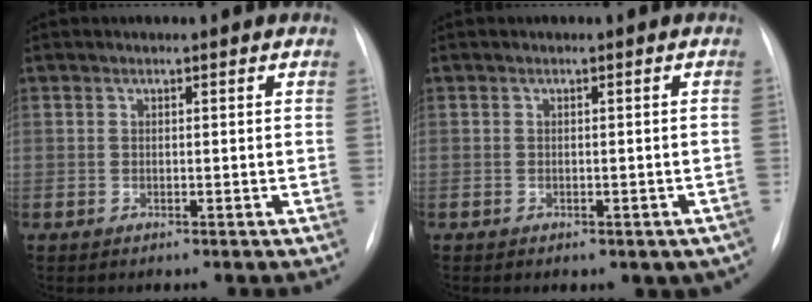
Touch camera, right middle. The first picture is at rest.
{"total": 5.2, "force": [-3.7, 2.7, 2.6], "torque": [-0.017, 0.013, -0.039]}